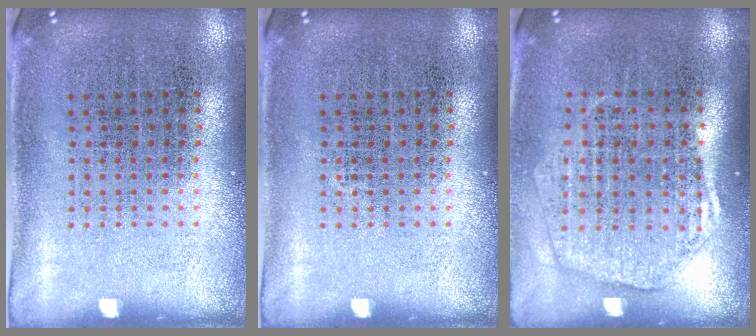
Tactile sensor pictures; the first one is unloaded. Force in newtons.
{"total": 0.0}
{"total": 1.9, "press": 1.7, "slide": 0.8}